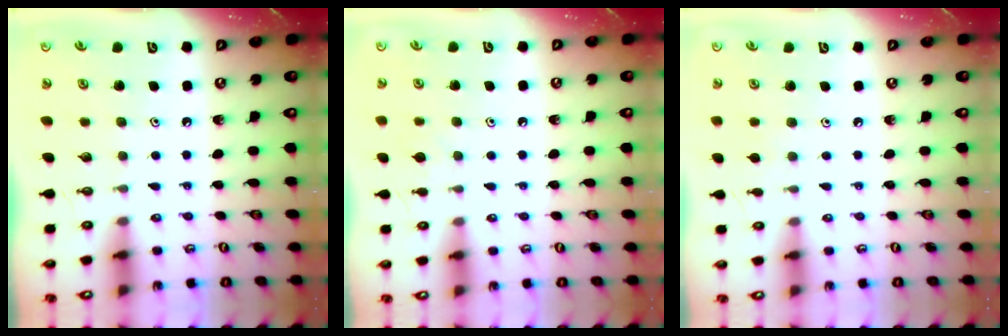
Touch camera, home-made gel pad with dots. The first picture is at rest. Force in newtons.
{"total": 3.2, "press": 3.2, "slide": 0.7}
{"total": 4.2, "press": 4.1, "slide": 0.6}